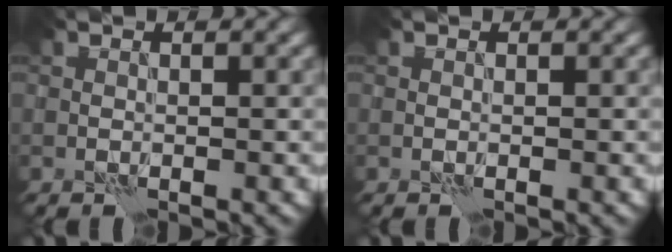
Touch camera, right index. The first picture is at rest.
{"total": 0.0}